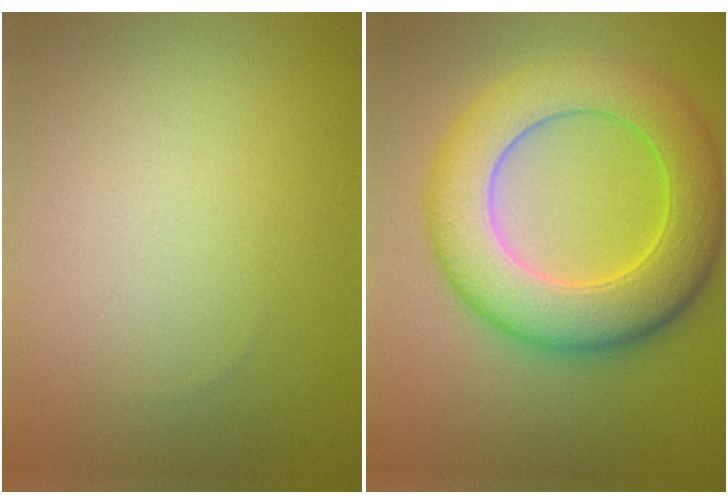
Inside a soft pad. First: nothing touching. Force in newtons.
{"total": 9.3, "press": 9.3, "slide": 0.1}